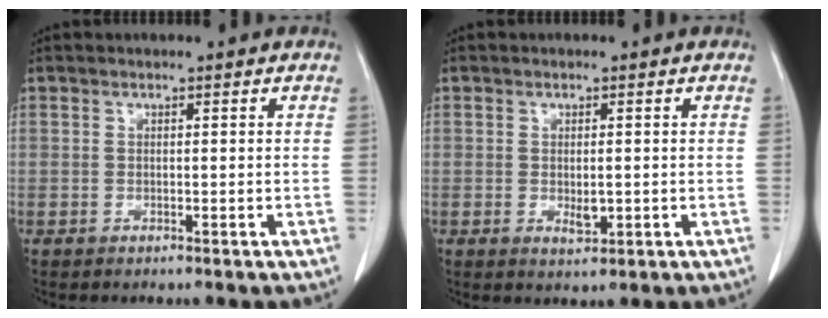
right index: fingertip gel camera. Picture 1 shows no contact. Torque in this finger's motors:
{"motor_torque": [0.23, 0.14, 0.17, 0.04]}